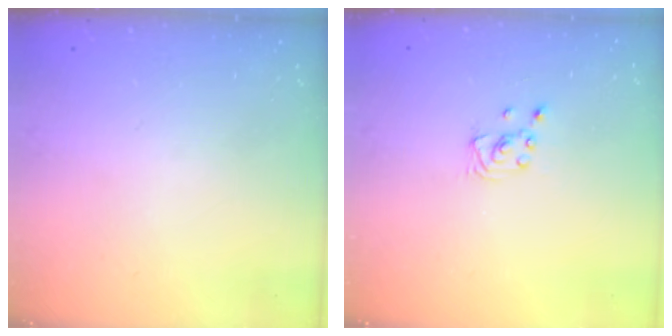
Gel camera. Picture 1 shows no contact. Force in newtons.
{"total": 2.3, "press": 2.3, "slide": 0.2}